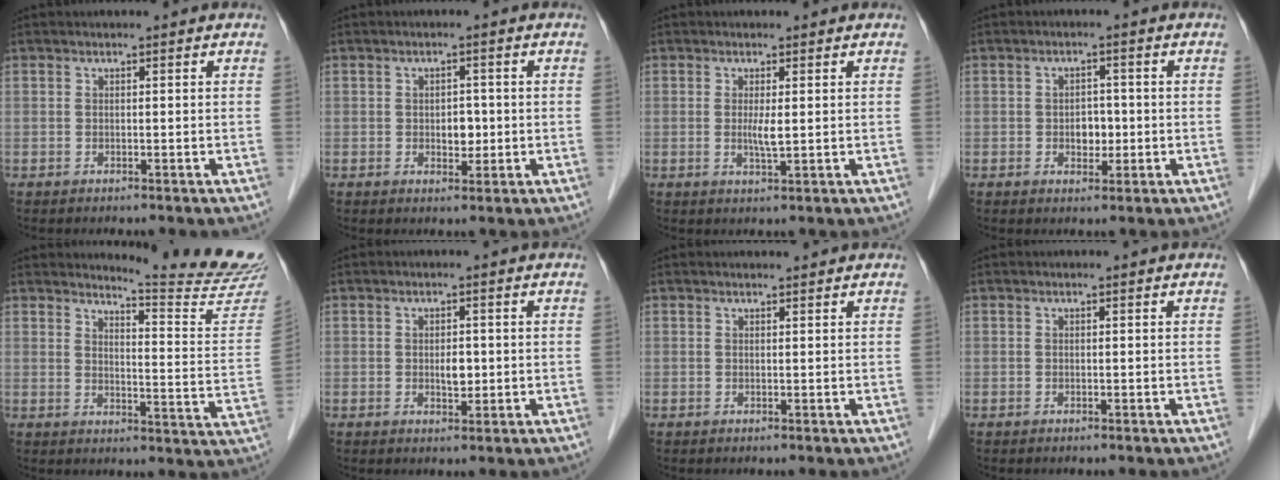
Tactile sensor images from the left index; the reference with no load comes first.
{"total": 2.6, "force": [-0.7, 1.7, 1.9], "torque": [-0.024, -0.004, -0.008]}
{"total": 2.1, "force": [-0.2, 0.1, 2.1], "torque": [-0.044, -0.010, -0.003]}
{"total": 3.0, "force": [-0.9, 2.1, 2.0], "torque": [-0.026, 0.000, -0.012]}
{"total": 13.8, "force": [13.6, -1.7, 1.6], "torque": [-0.020, -0.128, 0.148]}
{"total": 2.2, "force": [-0.5, 1.2, 1.7], "torque": [-0.030, -0.006, -0.007]}
{"total": 1.0, "force": [0.9, 0.1, 0.3], "torque": [-0.007, 0.002, 0.014]}
{"total": 0.0}